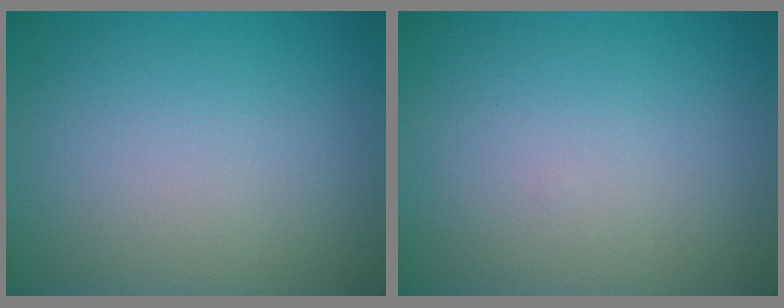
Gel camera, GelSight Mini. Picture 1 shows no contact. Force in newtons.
{"total": 0.0}